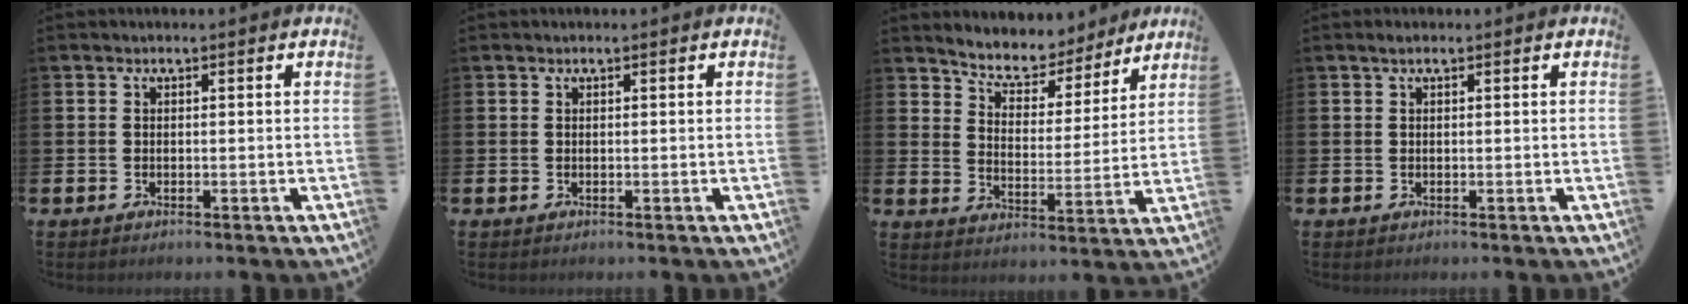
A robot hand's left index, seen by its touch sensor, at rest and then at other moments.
{"total": 0.0}
{"total": 6.6, "force": [6.3, 2.0, 0.7], "torque": [-0.039, -0.049, 0.107]}
{"total": 0.8, "force": [0.5, 0.1, 0.7], "torque": [-0.014, 0.003, 0.009]}